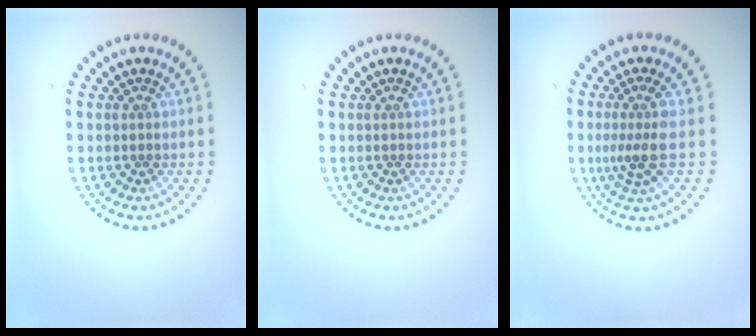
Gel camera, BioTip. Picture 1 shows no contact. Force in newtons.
{"total": 0.0}
{"total": 3.0, "press": 2.1, "slide": 2.1}